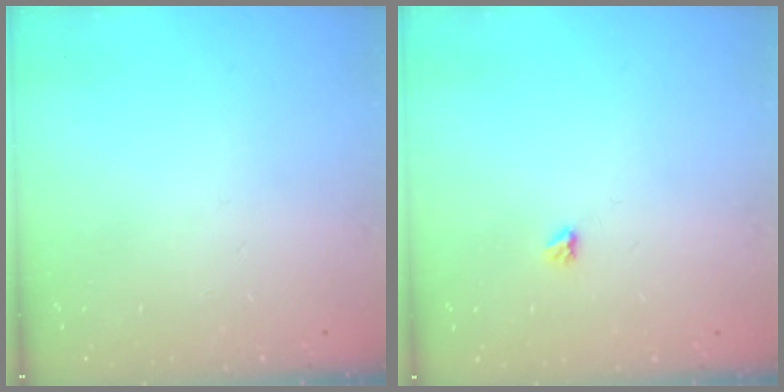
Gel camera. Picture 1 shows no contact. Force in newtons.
{"total": 2.9, "press": 2.9, "slide": 0.5}